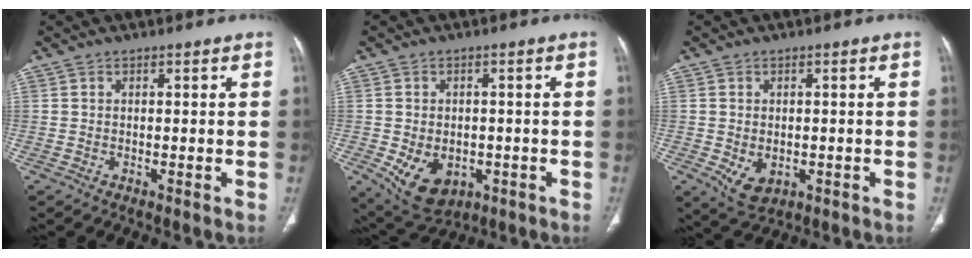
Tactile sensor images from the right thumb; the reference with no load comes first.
{"total": 9.9, "force": [-3.1, 7.0, 6.2], "torque": [-0.088, 0.005, -0.029]}
{"total": 5.3, "force": [-1.3, 3.7, 3.5], "torque": [-0.054, -0.001, -0.005]}